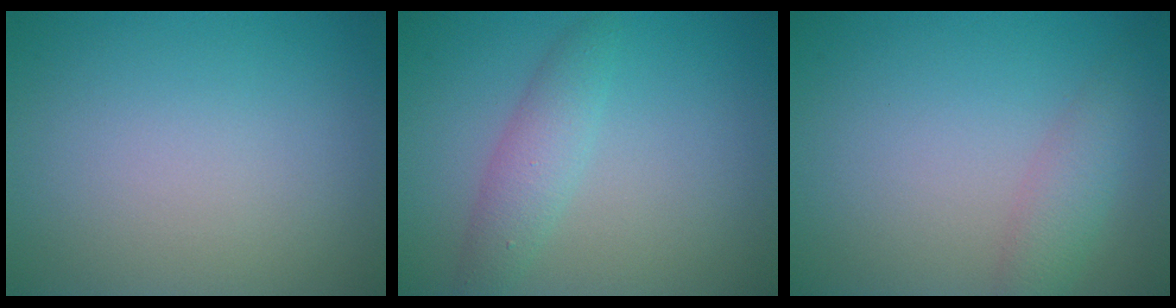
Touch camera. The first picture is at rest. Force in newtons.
{"total": 2.7, "press": 2.7, "slide": 0.2}
{"total": 2.5, "press": 2.5, "slide": 0.1}